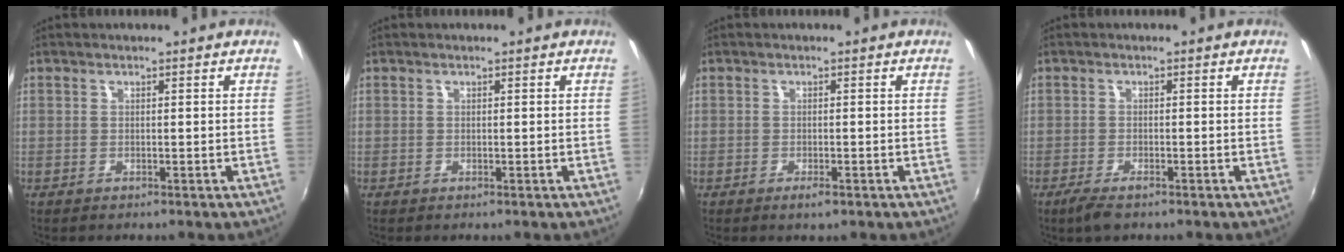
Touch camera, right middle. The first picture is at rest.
{"total": 0.0}
{"total": 1.7, "force": [-1.0, 0.4, 1.3], "torque": [-0.025, -0.003, -0.017]}
{"total": 3.7, "force": [-2.6, 0.9, 2.4], "torque": [-0.060, -0.012, -0.050]}